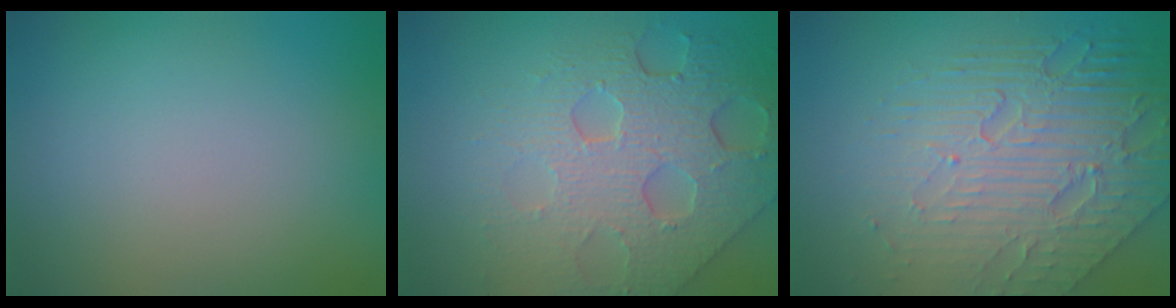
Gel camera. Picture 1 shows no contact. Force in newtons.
{"total": 8.1, "press": 5.7, "slide": 5.8}
{"total": 8.4, "press": 5.6, "slide": 6.2}